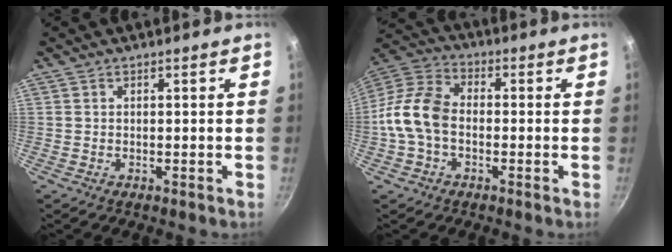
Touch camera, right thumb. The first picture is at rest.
{"total": 10.9, "force": [-1.8, 7.3, 7.9], "torque": [-0.145, 0.035, -0.055]}